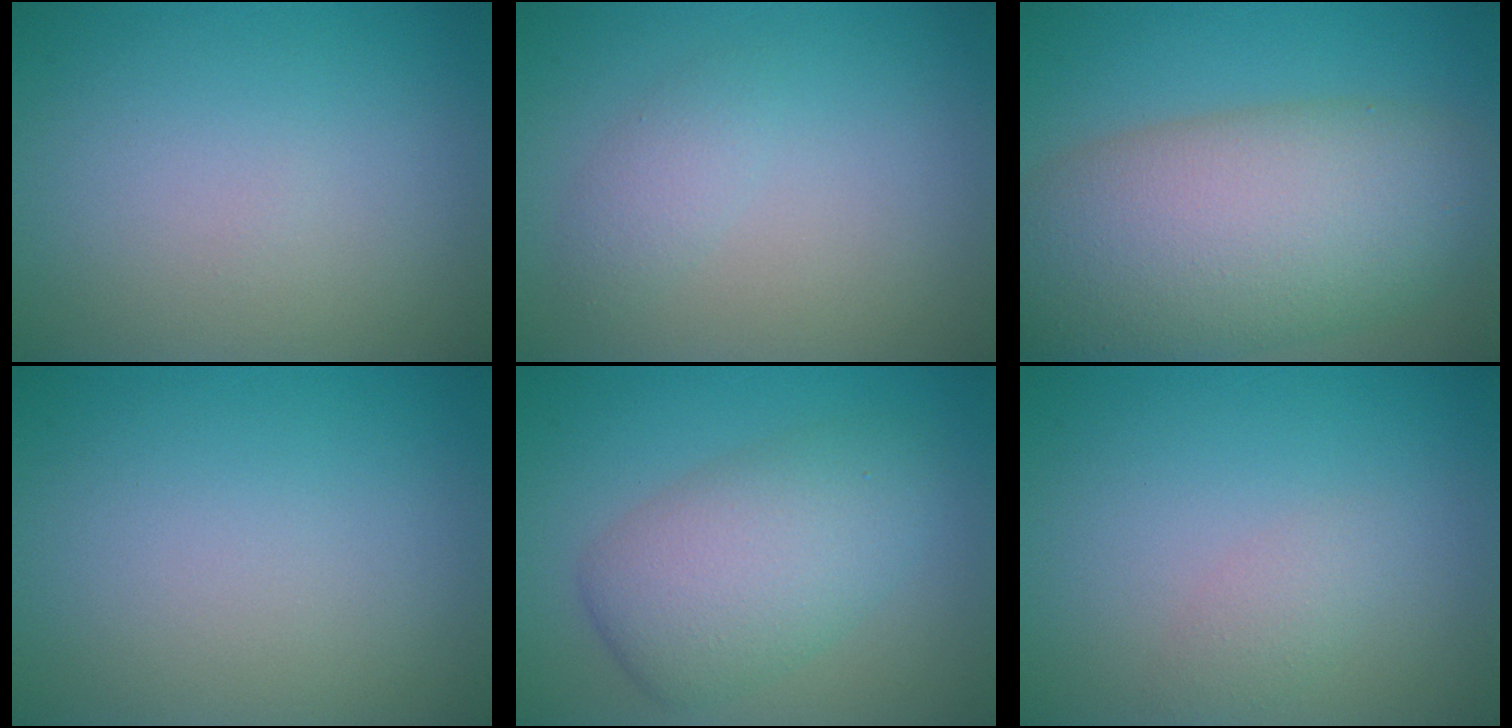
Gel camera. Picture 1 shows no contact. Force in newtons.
{"total": 1.5, "press": 1.5, "slide": 0.1}
{"total": 11.6, "press": 11.6, "slide": 0.8}
{"total": 0.0}
{"total": 5.9, "press": 5.9, "slide": 0.1}
{"total": 1.4, "press": 1.4, "slide": 0.1}